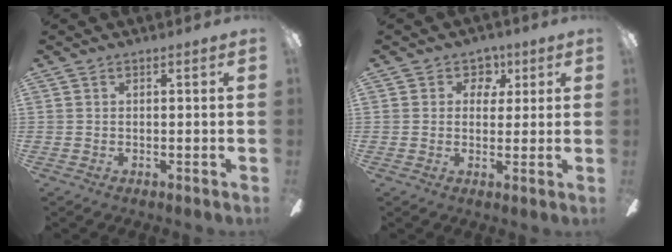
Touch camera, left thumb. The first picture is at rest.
{"total": 4.9, "force": [2.1, 4.2, 1.5], "torque": [-0.010, -0.005, 0.033]}